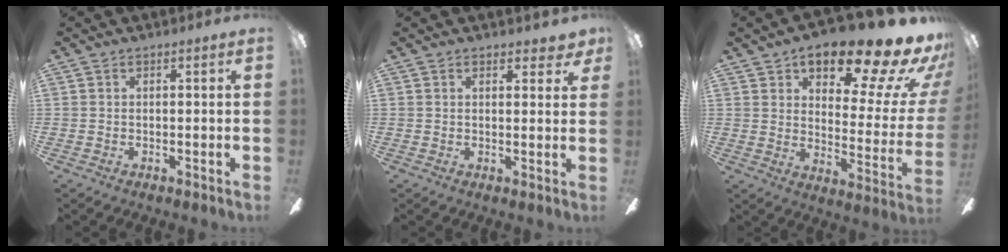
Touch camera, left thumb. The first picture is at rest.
{"total": 2.5, "force": [1.7, 1.2, 1.3], "torque": [-0.003, -0.008, 0.027]}
{"total": 21.2, "force": [15.5, 7.2, 12.4], "torque": [-0.170, -0.108, 0.251]}